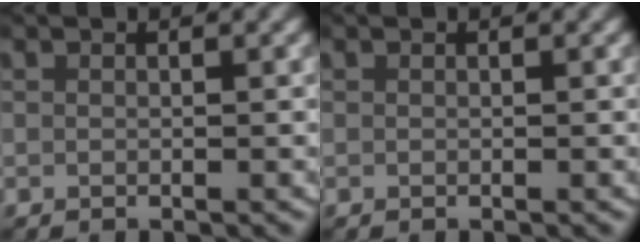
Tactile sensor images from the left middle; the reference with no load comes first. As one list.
[{"total": 0.0}]